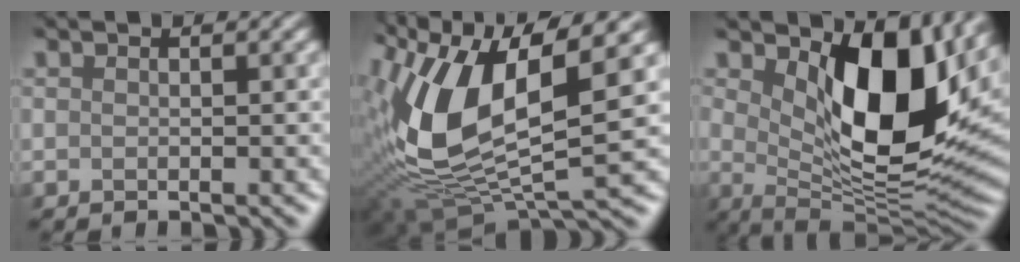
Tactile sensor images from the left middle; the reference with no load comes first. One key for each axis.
{"total": 10.9, "fx": 2.4, "fy": 5.1, "fz": 9.3, "tx": -0.200, "ty": 0.000, "tz": 0.050}
{"total": 10.8, "fx": 3.1, "fy": 4.8, "fz": 9.1, "tx": -0.133, "ty": -0.005, "tz": 0.060}